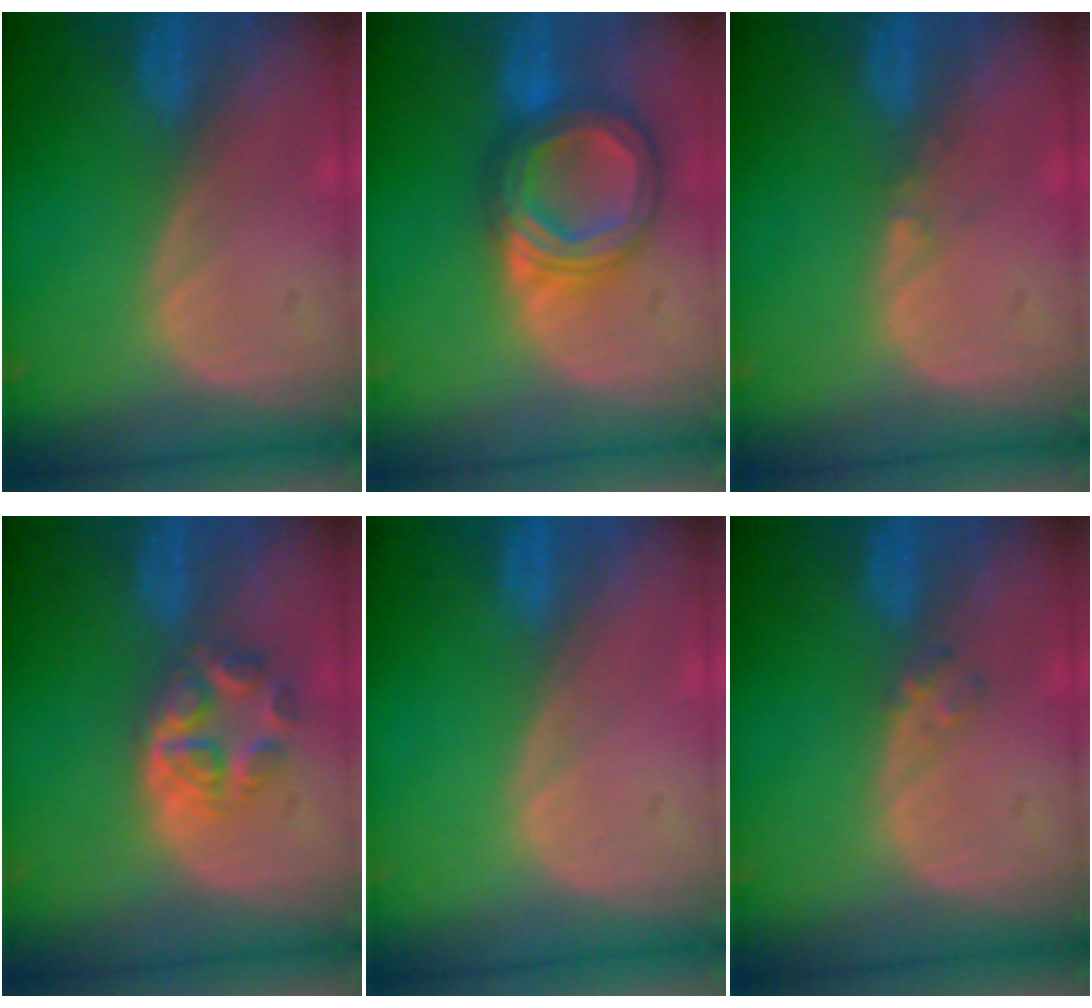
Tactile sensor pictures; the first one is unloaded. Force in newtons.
{"total": 8.4, "press": 8.4, "slide": 0.8}
{"total": 0.6, "press": 0.5, "slide": 0.4}
{"total": 5.0, "press": 4.8, "slide": 1.4}
{"total": 0.0}
{"total": 1.2, "press": 1.2, "slide": 0.2}